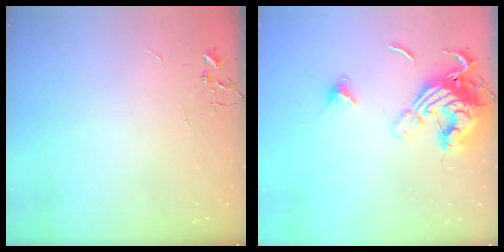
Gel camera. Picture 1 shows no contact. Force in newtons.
{"total": 15.3, "press": 15.2, "slide": 1.7}